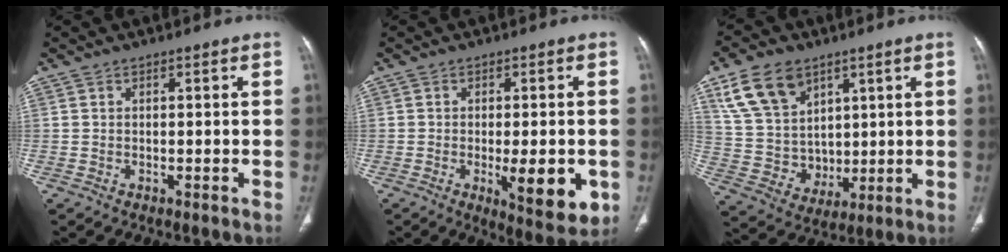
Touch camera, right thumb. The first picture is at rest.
{"total": 10.5, "force": [-2.6, 3.5, 9.5], "torque": [-0.115, -0.017, -0.029]}
{"total": 14.5, "force": [7.5, 10.2, 7.0], "torque": [-0.103, -0.031, 0.158]}